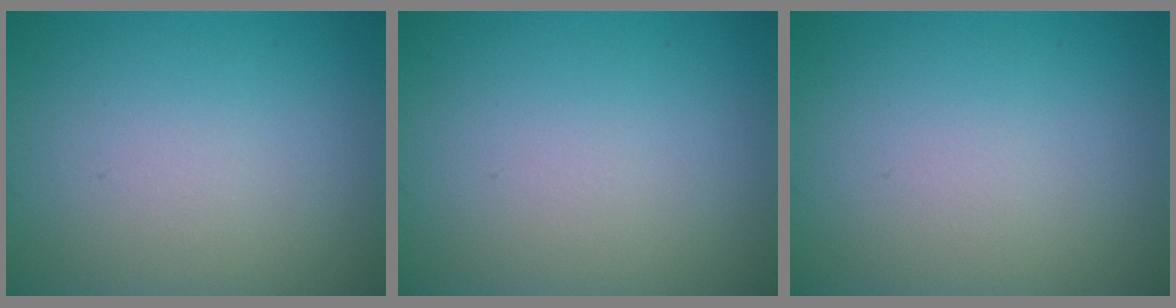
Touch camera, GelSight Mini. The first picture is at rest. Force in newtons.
{"total": 0.0}
{"total": 0.0}